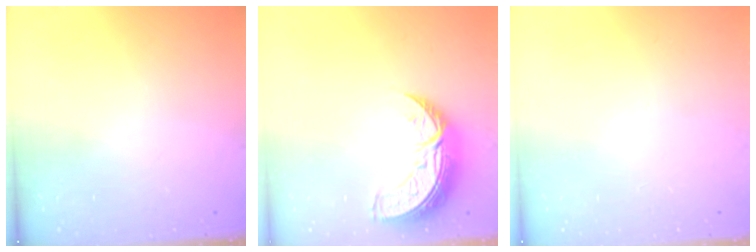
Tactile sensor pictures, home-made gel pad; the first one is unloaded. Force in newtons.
{"total": 11.0, "press": 10.9, "slide": 0.8}
{"total": 0.0}